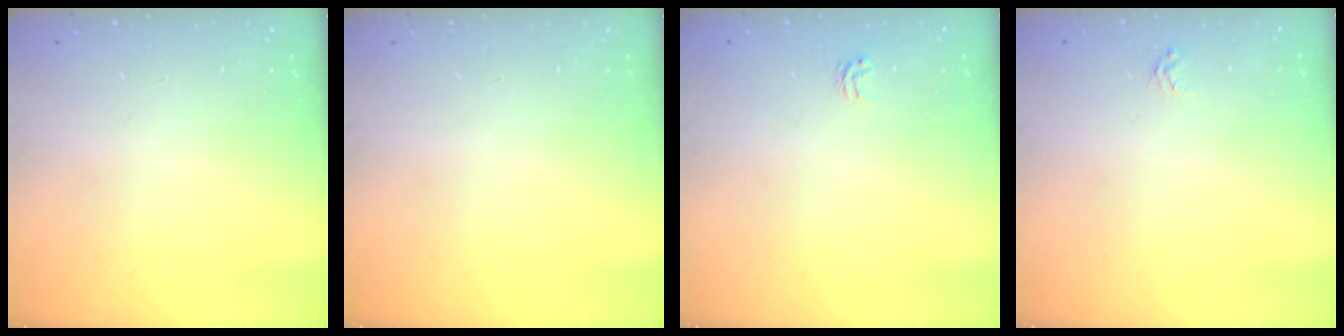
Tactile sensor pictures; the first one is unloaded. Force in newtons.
{"total": 0.0}
{"total": 1.9, "press": 1.9, "slide": 0.1}
{"total": 1.9, "press": 1.9, "slide": 0.2}